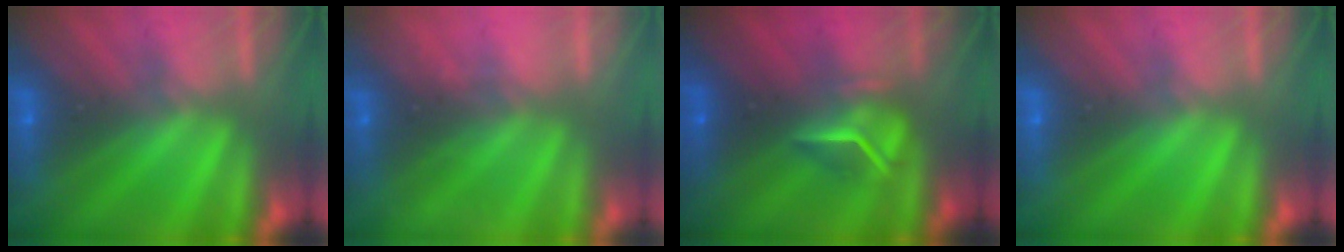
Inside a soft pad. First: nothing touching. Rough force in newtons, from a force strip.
{"total": 2.3}
{"total": 3.3}
{"total": 0.0}